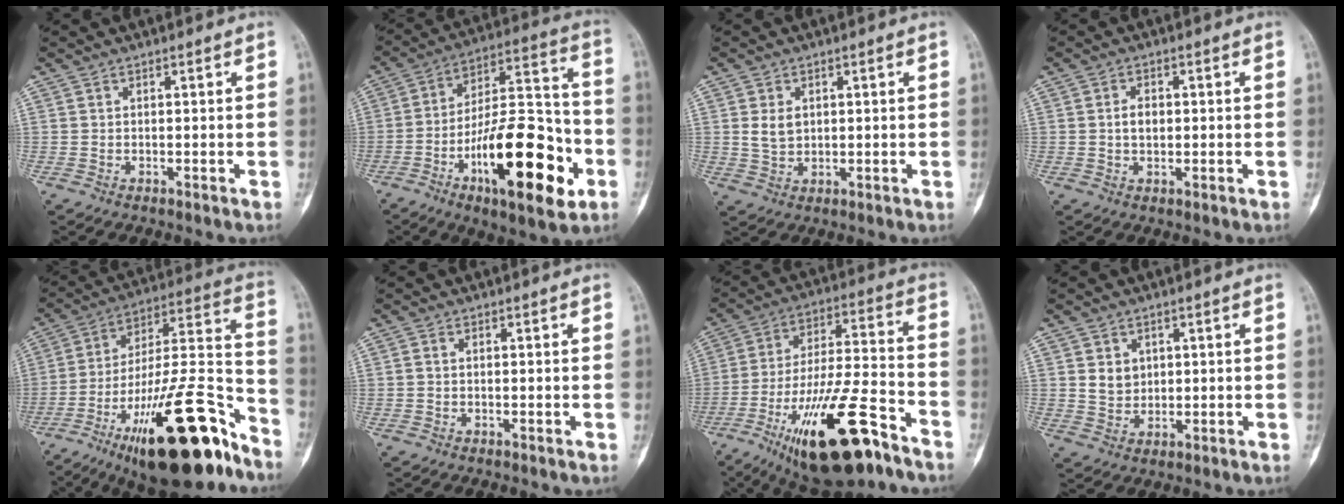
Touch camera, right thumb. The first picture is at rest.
{"total": 25.3, "force": [-9.6, 9.5, 21.4], "torque": [-0.337, 0.049, -0.149]}
{"total": 3.9, "force": [0.9, 2.9, 2.5], "torque": [-0.034, -0.006, 0.022]}
{"total": 3.0, "force": [0.1, 2.0, 2.3], "torque": [-0.033, 0.002, 0.000]}
{"total": 29.6, "force": [-17.3, 8.8, 22.4], "torque": [-0.316, 0.086, -0.275]}
{"total": 0.6, "force": [0.0, 0.4, 0.4], "torque": [-0.008, 0.001, -0.004]}
{"total": 23.0, "force": [-13.1, 6.7, 17.7], "torque": [-0.317, 0.063, -0.218]}
{"total": 4.2, "force": [1.2, 3.5, 2.0], "torque": [-0.016, -0.009, 0.027]}